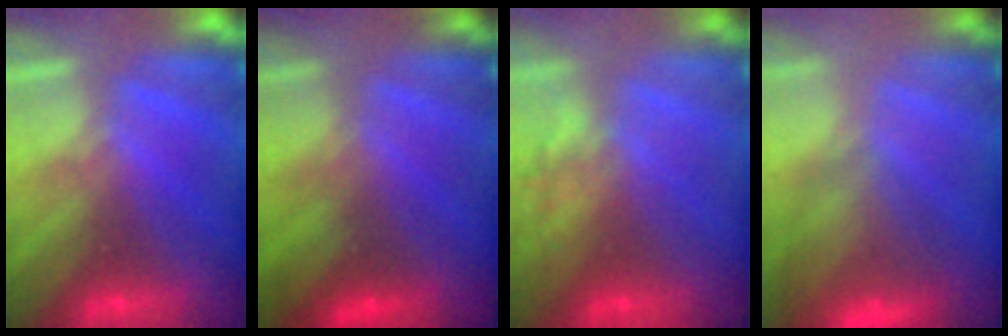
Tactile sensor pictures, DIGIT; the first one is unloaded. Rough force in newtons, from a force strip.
{"total": 1.6}
{"total": 3.8}
{"total": 11.8}